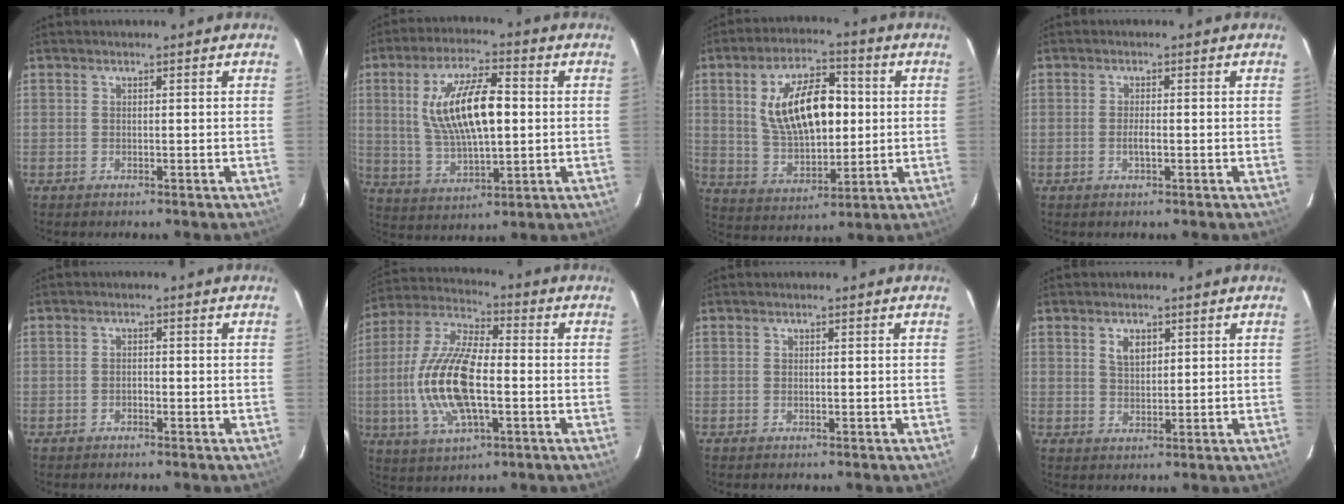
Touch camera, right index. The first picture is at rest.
{"total": 14.7, "force": [2.0, 5.4, 13.6], "torque": [-0.257, 0.007, 0.044]}
{"total": 15.7, "force": [2.6, 7.8, 13.3], "torque": [-0.236, 0.014, 0.060]}
{"total": 1.7, "force": [-0.6, 0.3, 1.6], "torque": [-0.031, -0.002, -0.011]}
{"total": 1.2, "force": [-0.7, 0.7, 0.6], "torque": [-0.012, 0.004, -0.014]}
{"total": 17.3, "force": [-2.7, 7.0, 15.6], "torque": [-0.326, 0.001, -0.054]}
{"total": 0.0}
{"total": 3.5, "force": [1.6, 2.1, 2.3], "torque": [-0.039, 0.004, 0.030]}